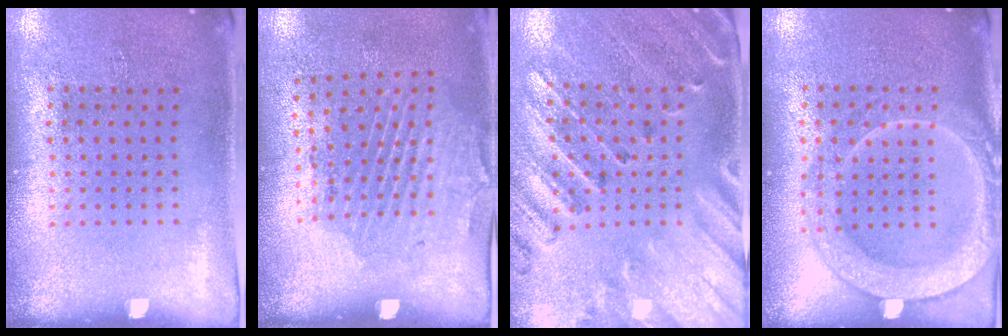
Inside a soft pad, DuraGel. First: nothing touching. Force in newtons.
{"total": 1.9, "press": 1.2, "slide": 1.5}
{"total": 2.6, "press": 2.4, "slide": 0.9}
{"total": 2.0, "press": 2.0, "slide": 0.2}